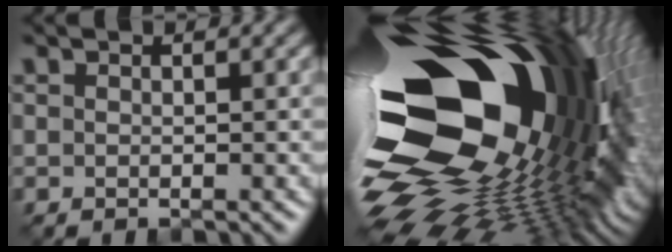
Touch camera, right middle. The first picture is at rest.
{"total": 22.5, "force": [1.0, 13.1, 18.3], "torque": [-0.342, -0.040, 0.005]}